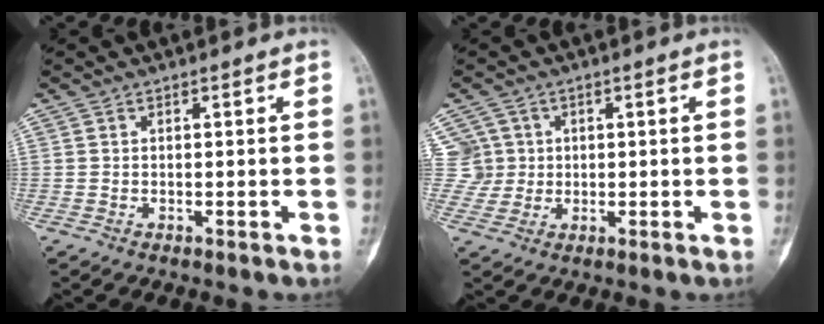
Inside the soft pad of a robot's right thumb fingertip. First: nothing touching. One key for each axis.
{"total": 5.0, "fx": 1.3, "fy": 4.8, "fz": 0.1, "tx": 0.028, "ty": 0.006, "tz": 0.024}